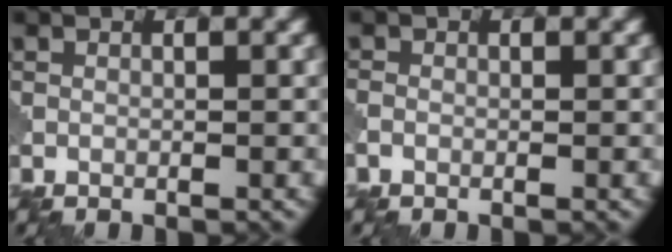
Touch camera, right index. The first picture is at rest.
{"total": 0.8, "force": [-0.4, 0.6, 0.3], "torque": [-0.005, -0.002, -0.009]}